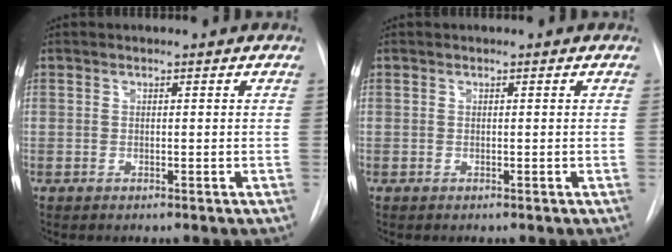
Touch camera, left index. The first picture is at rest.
{"total": 0.0}